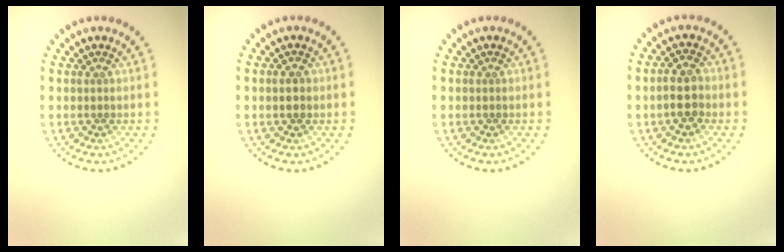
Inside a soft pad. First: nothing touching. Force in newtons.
{"total": 1.6, "press": 1.6, "slide": 0.3}
{"total": 0.0}
{"total": 2.6, "press": 2.5, "slide": 0.9}